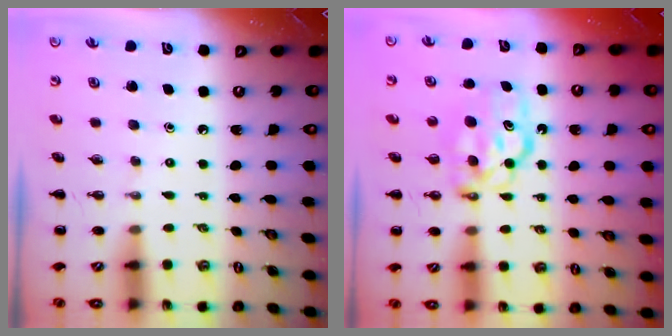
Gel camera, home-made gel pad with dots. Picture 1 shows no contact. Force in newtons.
{"total": 8.3, "press": 8.1, "slide": 1.5}